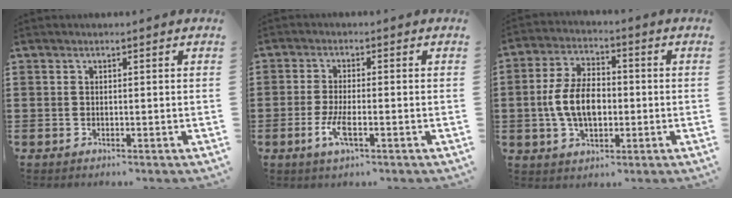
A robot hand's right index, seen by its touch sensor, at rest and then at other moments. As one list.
[{"total": 4.3, "force": [-1.7, 1.1, 3.9], "torque": [-0.085, -0.008, -0.035]}, {"total": 8.1, "force": [-0.7, 4.6, 6.6], "torque": [-0.155, 0.003, -0.020]}]